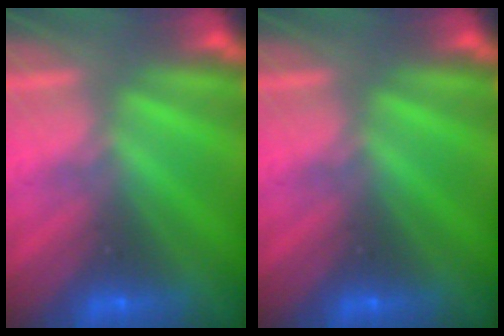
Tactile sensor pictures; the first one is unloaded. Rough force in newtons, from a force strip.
{"total": 0.0}